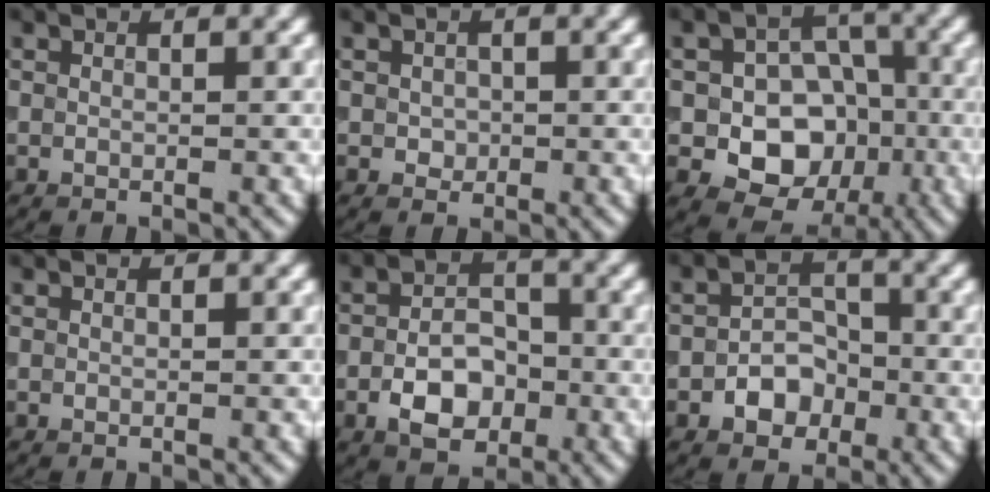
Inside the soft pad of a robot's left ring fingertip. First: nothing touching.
{"total": 1.0, "force": [0.0, 0.9, 0.5], "torque": [-0.007, -0.003, -0.002]}
{"total": 8.2, "force": [-2.0, 6.5, 4.6], "torque": [-0.044, -0.005, -0.049]}
{"total": 0.0}
{"total": 4.7, "force": [-1.7, 3.0, 3.2], "torque": [-0.049, 0.004, -0.033]}
{"total": 3.5, "force": [-1.4, 2.6, 1.9], "torque": [-0.021, 0.005, -0.024]}